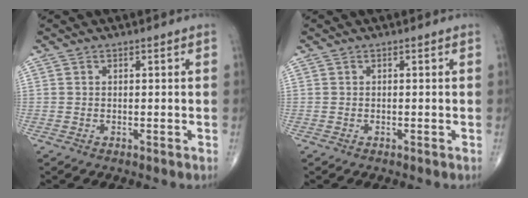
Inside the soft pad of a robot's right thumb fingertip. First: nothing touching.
{"total": 0.0}